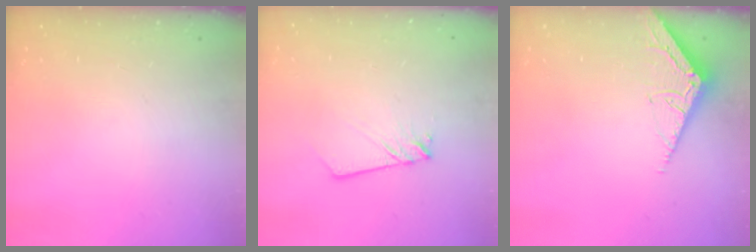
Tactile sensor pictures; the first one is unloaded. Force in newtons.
{"total": 2.8, "press": 2.8, "slide": 0.3}
{"total": 3.8, "press": 3.8, "slide": 0.3}